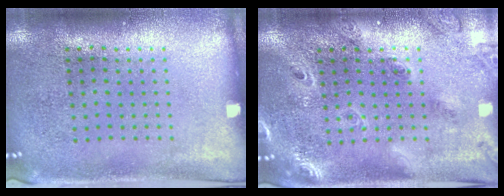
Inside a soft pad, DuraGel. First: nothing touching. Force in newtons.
{"total": 1.8, "press": 1.7, "slide": 0.7}